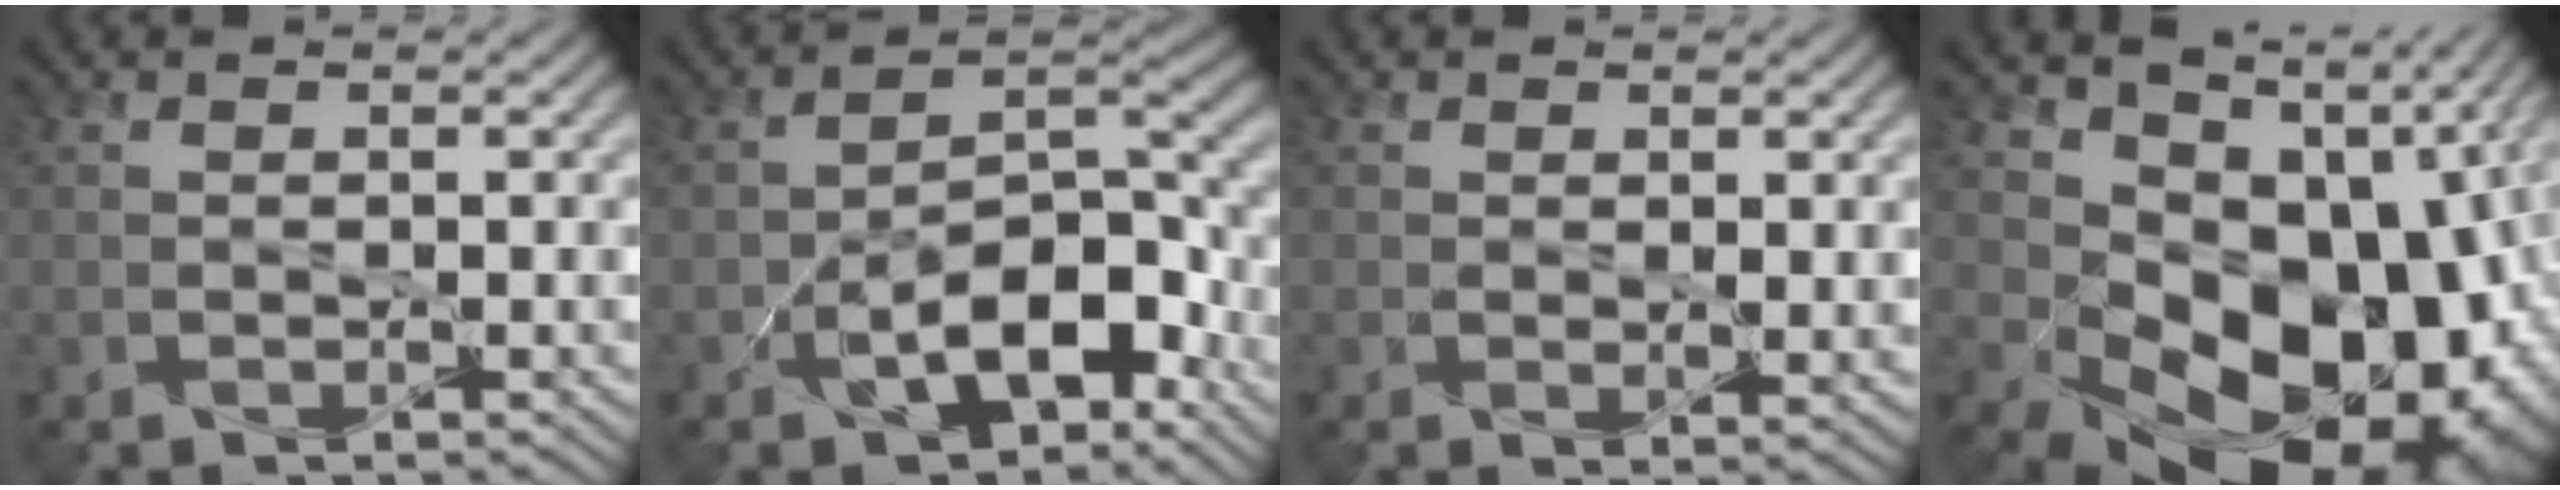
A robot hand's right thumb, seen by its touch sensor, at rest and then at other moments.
{"total": 6.8, "force": [-3.8, 2.7, 5.0], "torque": [-0.071, 0.009, -0.070]}
{"total": 3.2, "force": [0.9, 1.8, 2.5], "torque": [-0.050, -0.007, 0.016]}
{"total": 18.8, "force": [-2.3, 13.1, 13.2], "torque": [-0.164, -0.050, 0.004]}